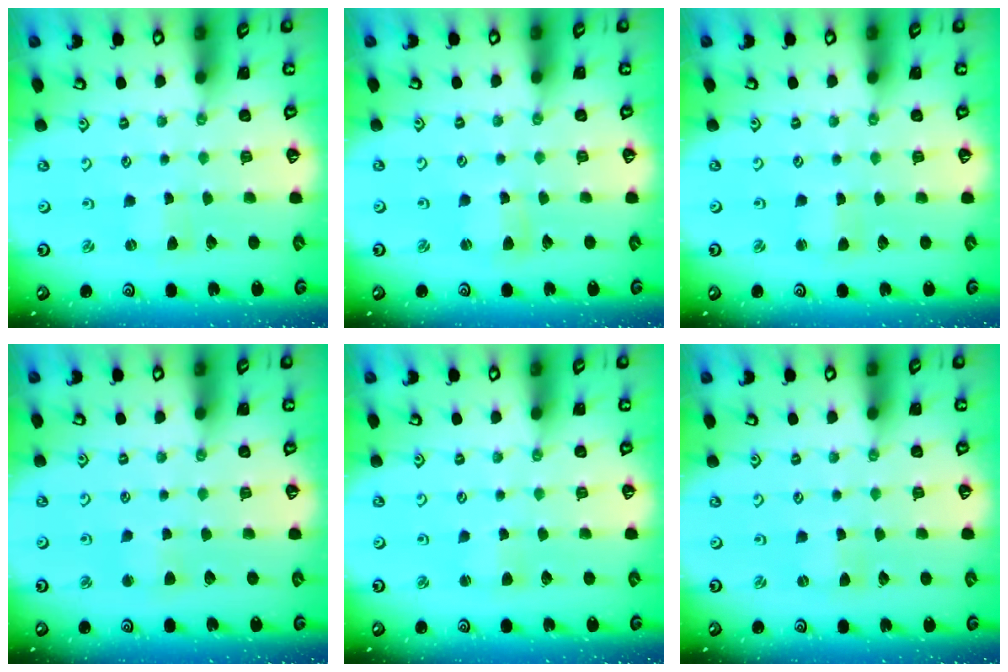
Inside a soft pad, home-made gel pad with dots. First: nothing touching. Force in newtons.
{"total": 2.1, "press": 2.1, "slide": 0.2}
{"total": 2.0, "press": 2.0, "slide": 0.3}
{"total": 2.7, "press": 2.7, "slide": 0.4}
{"total": 2.7, "press": 2.6, "slide": 0.4}
{"total": 0.0}